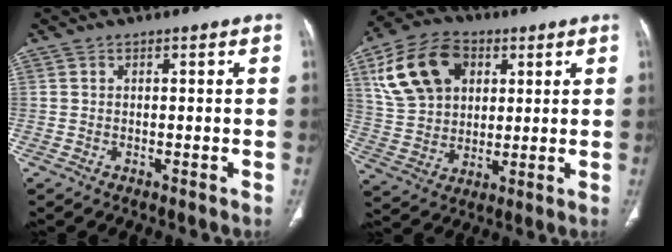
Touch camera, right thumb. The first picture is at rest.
{"total": 16.5, "force": [6.0, 11.8, 9.8], "torque": [-0.169, 0.003, 0.113]}